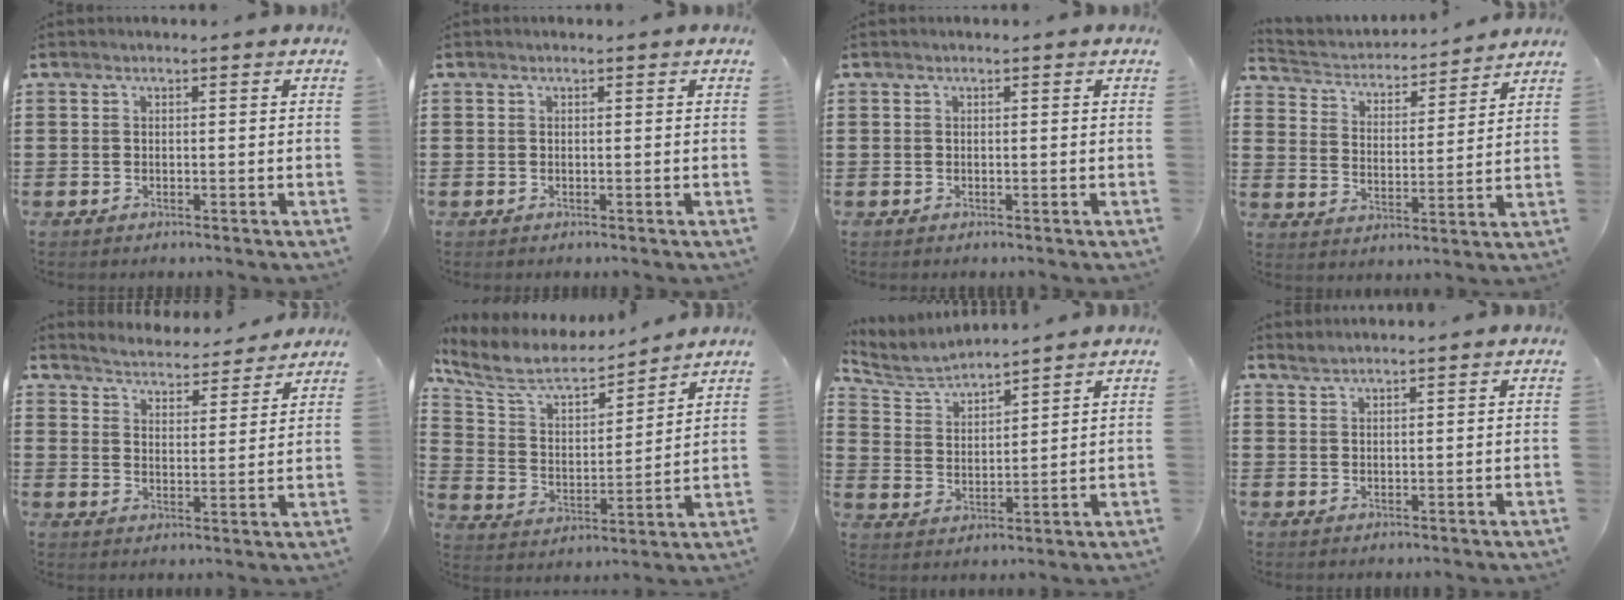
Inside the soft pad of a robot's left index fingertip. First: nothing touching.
{"total": 0.0}
{"total": 0.0}
{"total": 3.3, "force": [3.3, 0.8, 0.1], "torque": [-0.025, -0.028, 0.049]}
{"total": 4.2, "force": [4.2, -0.2, -0.1], "torque": [-0.021, -0.031, 0.069]}
{"total": 8.1, "force": [7.1, 2.0, 3.2], "torque": [-0.097, -0.043, 0.121]}
{"total": 4.8, "force": [4.6, 0.6, 1.0], "torque": [-0.043, -0.022, 0.079]}
{"total": 1.2, "force": [1.2, -0.2, 0.1], "torque": [-0.005, 0.000, 0.024]}